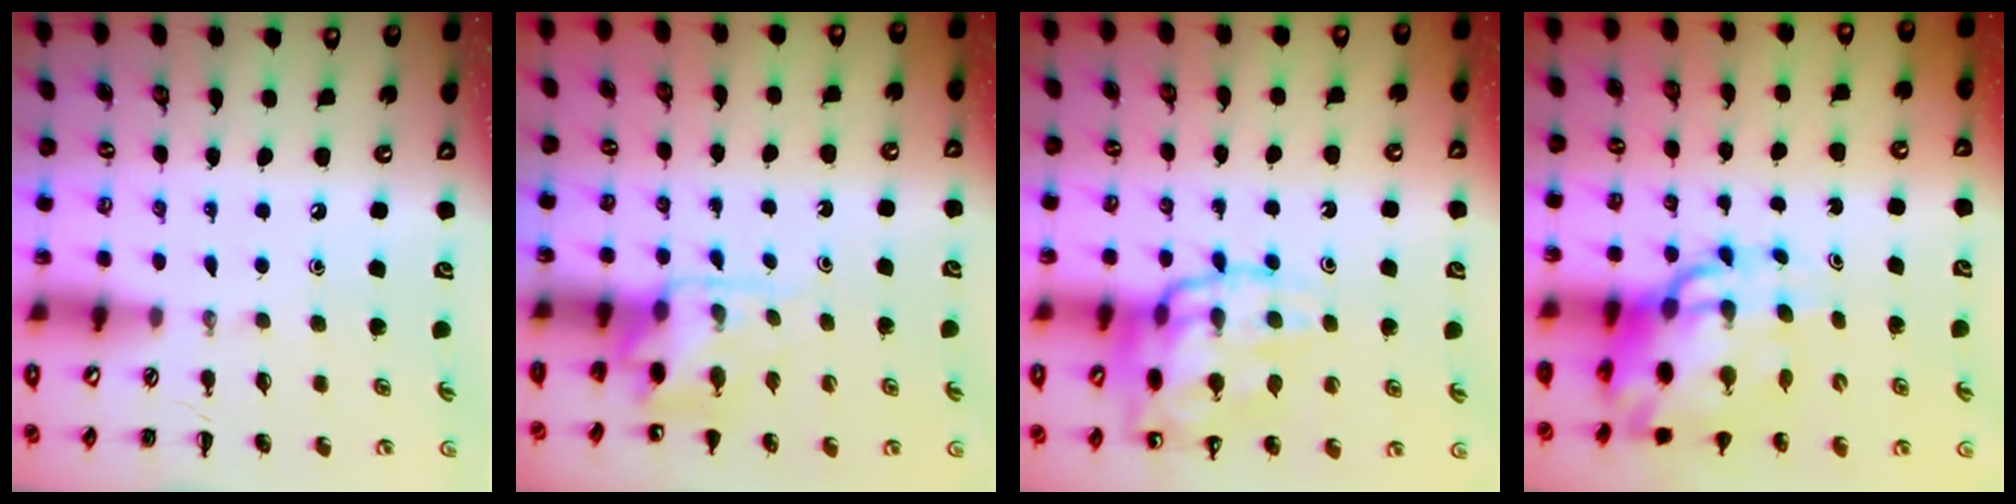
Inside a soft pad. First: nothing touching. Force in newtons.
{"total": 5.7, "press": 5.6, "slide": 0.9}
{"total": 18.4, "press": 18.2, "slide": 2.4}
{"total": 13.9, "press": 13.4, "slide": 3.8}